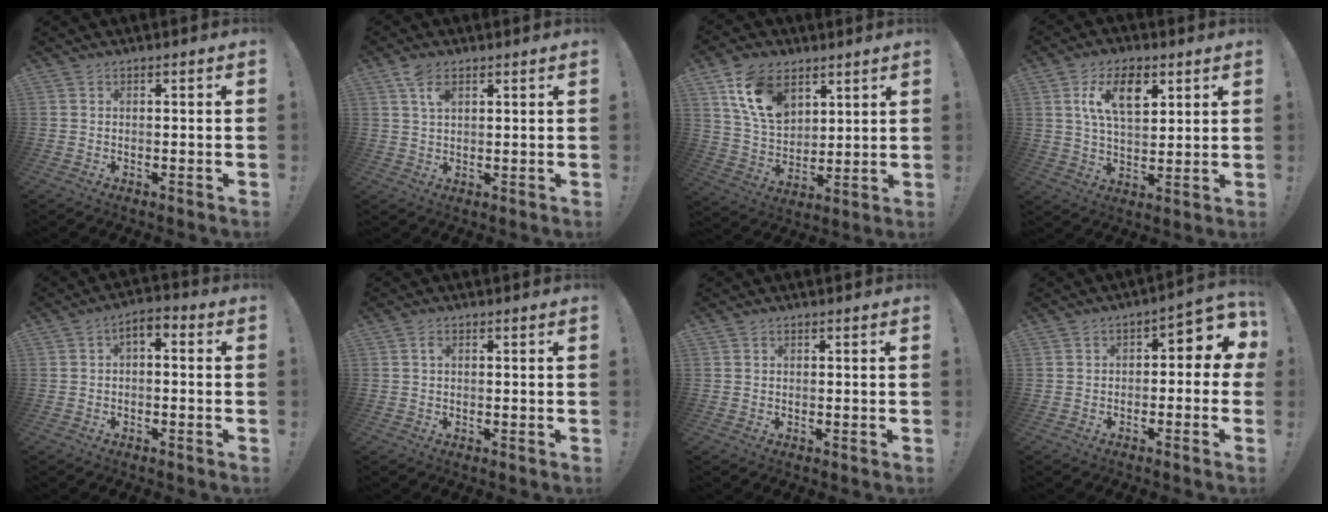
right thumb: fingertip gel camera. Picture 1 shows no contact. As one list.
[{"total": 4.9, "force": [2.8, 2.3, 3.4], "torque": [-0.056, -0.009, 0.049]}, {"total": 15.0, "force": [7.7, 9.8, 8.4], "torque": [-0.152, -0.027, 0.150]}, {"total": 12.2, "force": [5.5, 6.6, 8.6], "torque": [-0.138, -0.006, 0.099]}, {"total": 3.5, "force": [-1.2, 1.8, 2.8], "torque": [-0.049, 0.008, -0.021]}, {"total": 1.1, "force": [0.3, 0.5, 1.0], "torque": [-0.022, 0.004, 0.005]}, {"total": 0.0}, {"total": 4.9, "force": [-0.3, 2.7, 4.1], "torque": [-0.042, 0.000, -0.009]}]